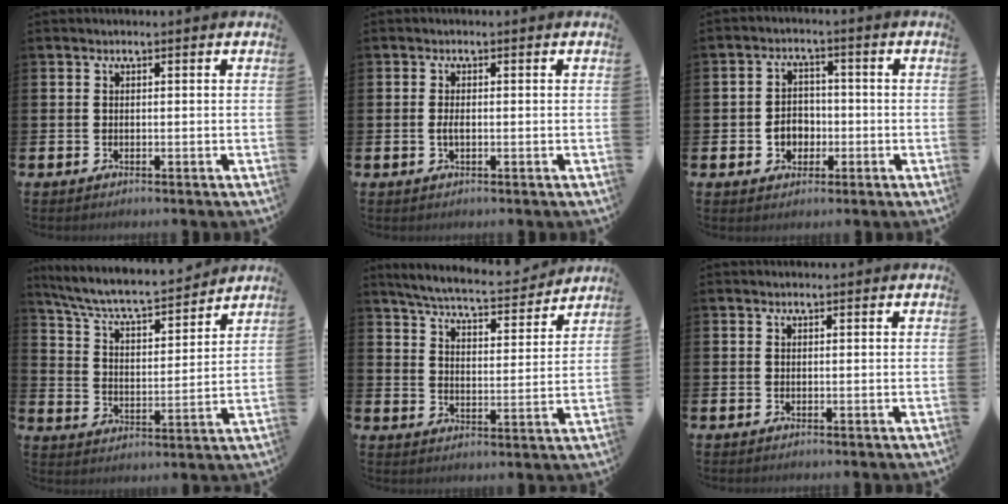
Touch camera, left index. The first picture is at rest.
{"total": 1.4, "force": [-0.2, 0.6, 1.3], "torque": [-0.021, 0.000, -0.006]}
{"total": 3.9, "force": [-1.1, 3.3, 1.8], "torque": [-0.021, -0.001, -0.029]}
{"total": 7.5, "force": [7.0, 1.1, 2.6], "torque": [-0.083, -0.053, 0.118]}
{"total": 6.4, "force": [6.2, 0.5, 1.6], "torque": [-0.059, -0.042, 0.105]}
{"total": 0.0}